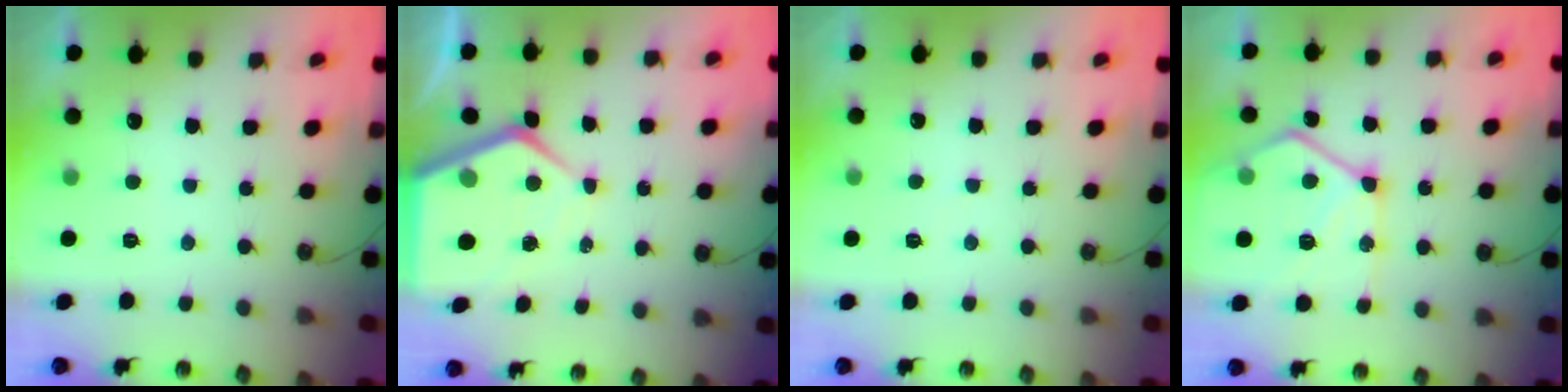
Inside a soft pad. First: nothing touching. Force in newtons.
{"total": 9.3, "press": 9.2, "slide": 0.7}
{"total": 2.9, "press": 2.9, "slide": 0.4}
{"total": 17.0, "press": 16.9, "slide": 1.7}